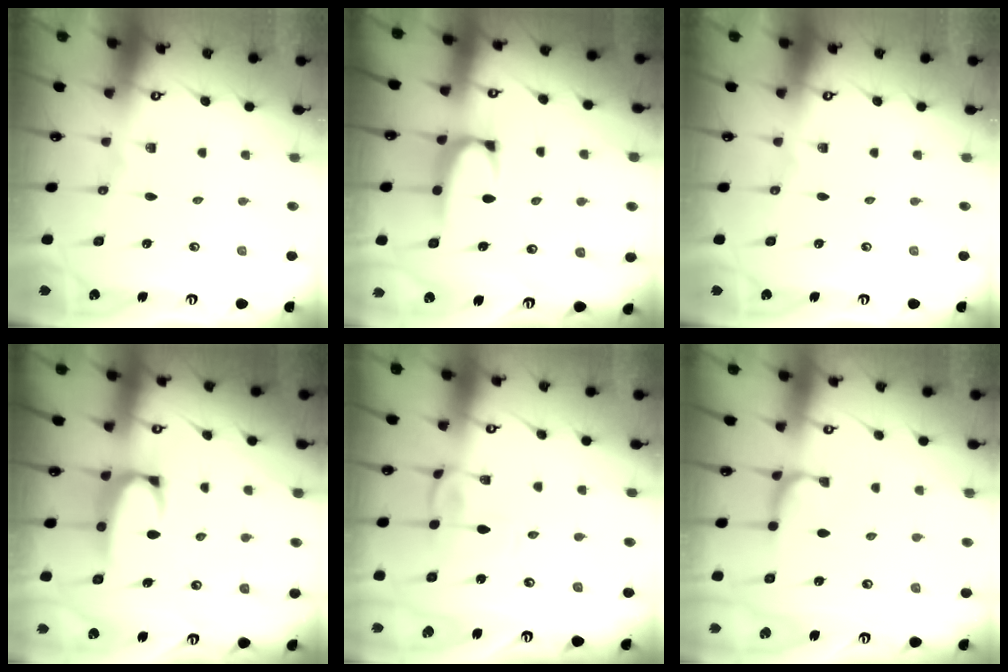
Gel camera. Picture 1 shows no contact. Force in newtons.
{"total": 1.5, "press": 1.2, "slide": 1.0}
{"total": 0.0}
{"total": 3.1, "press": 3.0, "slide": 0.9}
{"total": 0.9, "press": 0.6, "slide": 0.7}
{"total": 2.1, "press": 2.0, "slide": 0.6}